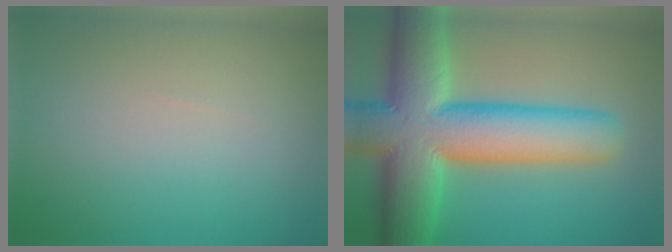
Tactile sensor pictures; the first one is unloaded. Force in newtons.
{"total": 14.4, "press": 14.3, "slide": 0.7}